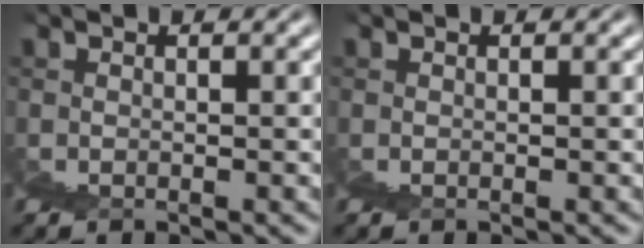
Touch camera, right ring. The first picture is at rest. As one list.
[{"total": 0.0}]